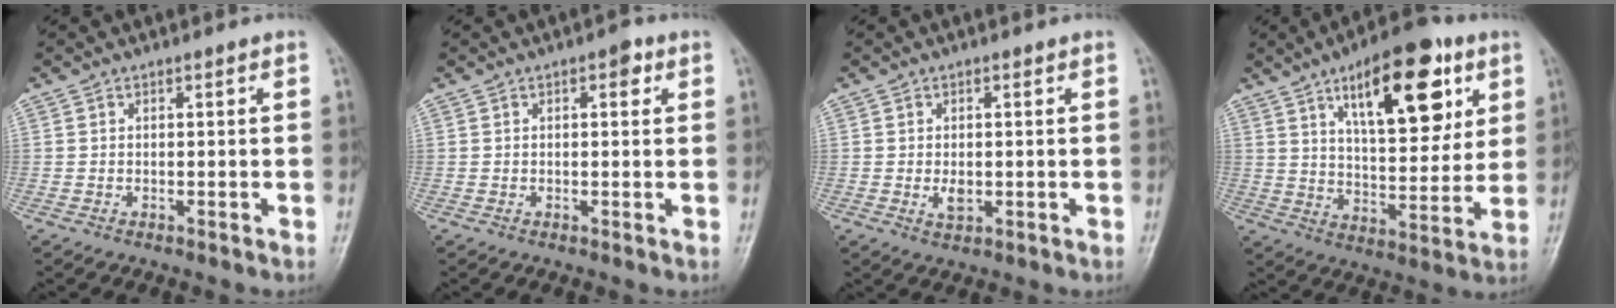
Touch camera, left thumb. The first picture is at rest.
{"total": 2.4, "force": [1.0, 1.2, 1.8], "torque": [-0.014, 0.002, 0.009]}
{"total": 2.6, "force": [-0.2, 1.6, 2.1], "torque": [-0.033, -0.005, 0.000]}
{"total": 20.0, "force": [9.3, 8.5, 15.5], "torque": [-0.187, -0.032, 0.145]}